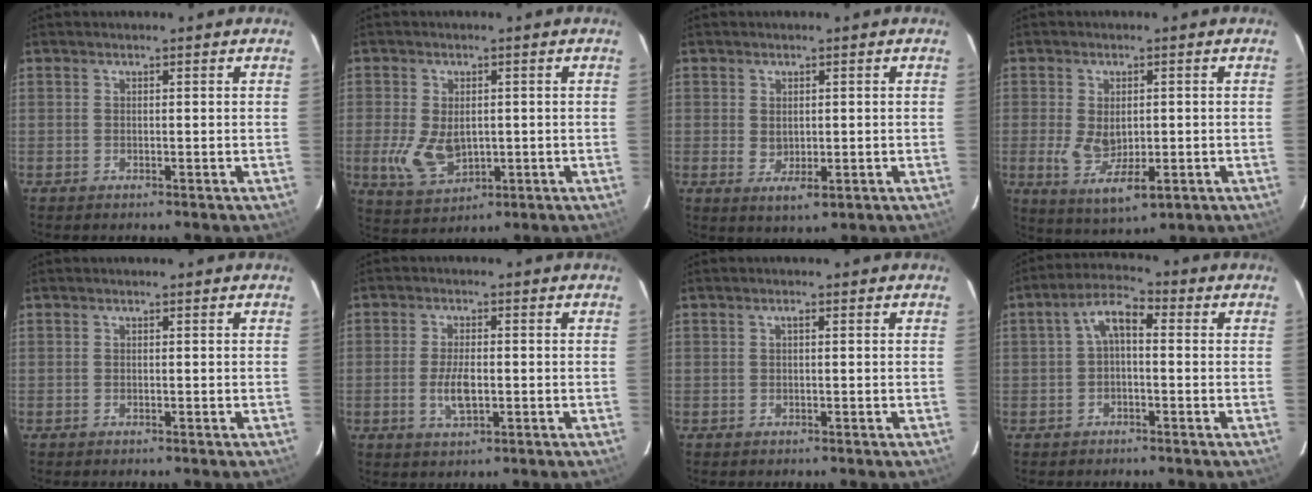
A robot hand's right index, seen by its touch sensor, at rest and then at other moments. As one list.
[{"total": 8.1, "force": [-0.9, 5.1, 6.2], "torque": [-0.138, -0.011, -0.004]}, {"total": 3.4, "force": [-0.2, 2.1, 2.7], "torque": [-0.042, -0.010, 0.002]}, {"total": 8.0, "force": [-1.5, 3.9, 6.8], "torque": [-0.133, -0.019, -0.018]}, {"total": 0.0}, {"total": 5.0, "force": [-1.0, 2.0, 4.4], "torque": [-0.088, -0.002, -0.017]}, {"total": 0.7, "force": [0.2, 0.1, 0.7], "torque": [-0.014, 0.005, 0.001]}, {"total": 5.1, "force": [-0.1, 2.3, 4.5], "torque": [-0.090, 0.022, -0.002]}]